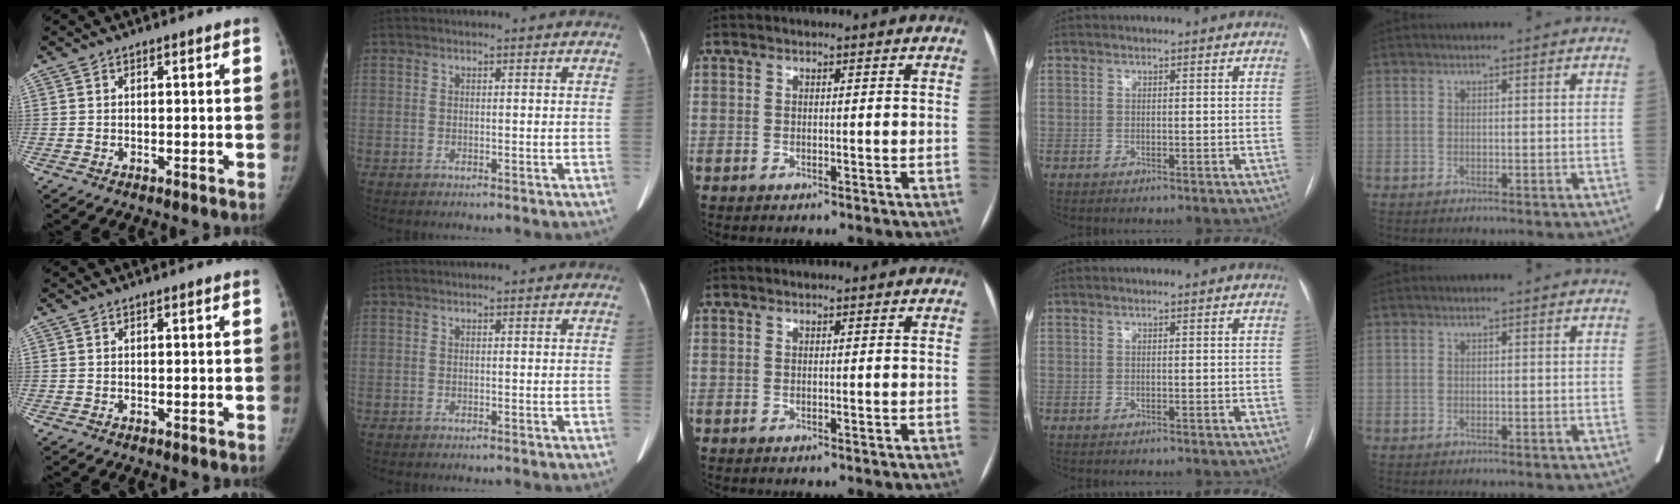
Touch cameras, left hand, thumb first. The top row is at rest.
{}